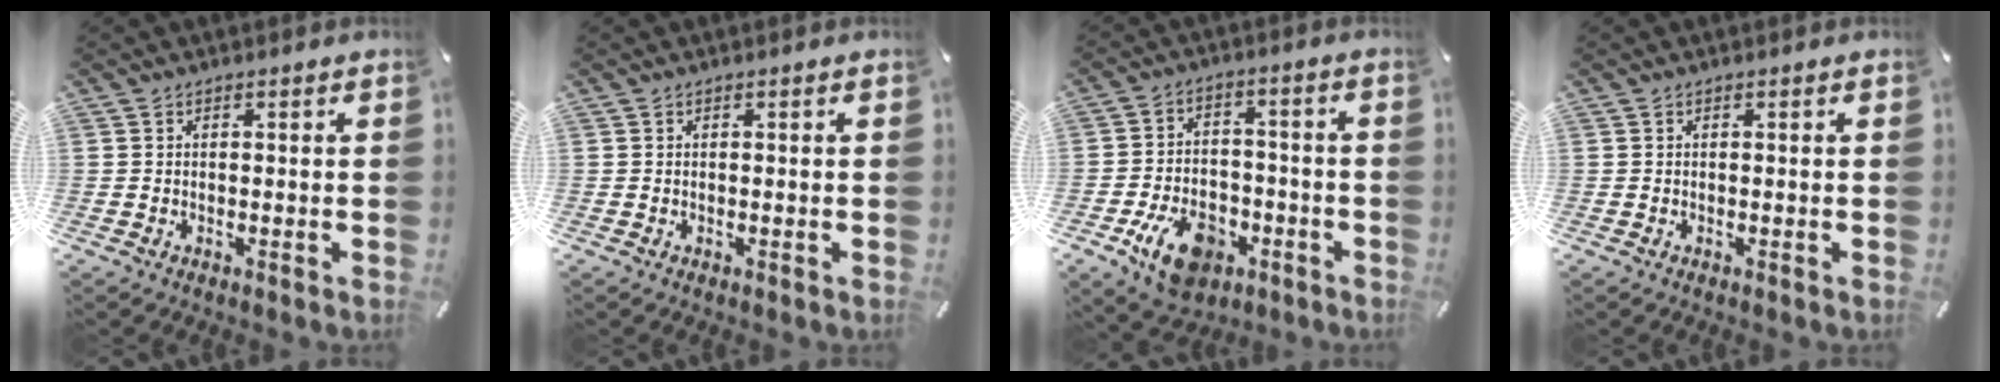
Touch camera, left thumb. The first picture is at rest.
{"total": 0.0}
{"total": 11.5, "force": [-5.5, 7.5, 6.7], "torque": [-0.127, 0.030, -0.095]}
{"total": 0.0}